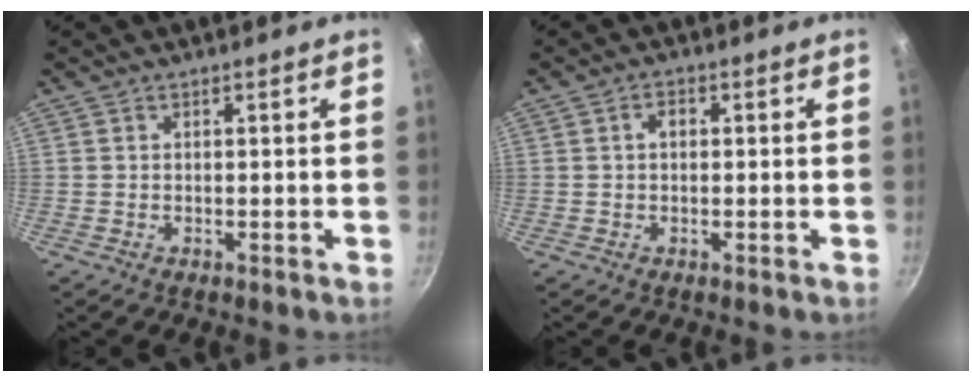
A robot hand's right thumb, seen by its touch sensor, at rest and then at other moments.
{"total": 2.0, "force": [0.2, 1.4, 1.4], "torque": [-0.015, 0.009, 0.000]}